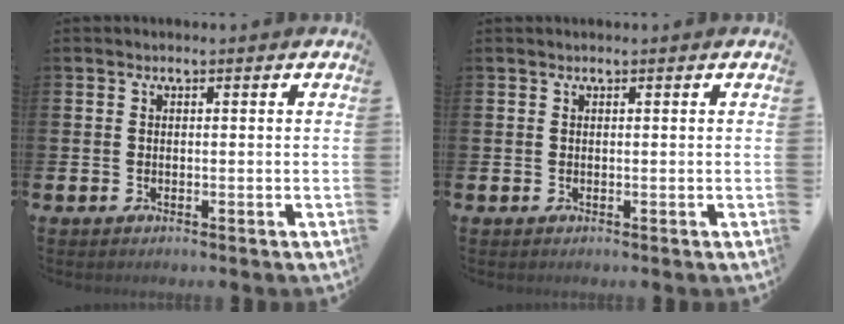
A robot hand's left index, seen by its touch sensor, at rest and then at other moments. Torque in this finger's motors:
{"motor_torque": [0.16, -0.25, 0.04, -0.02]}